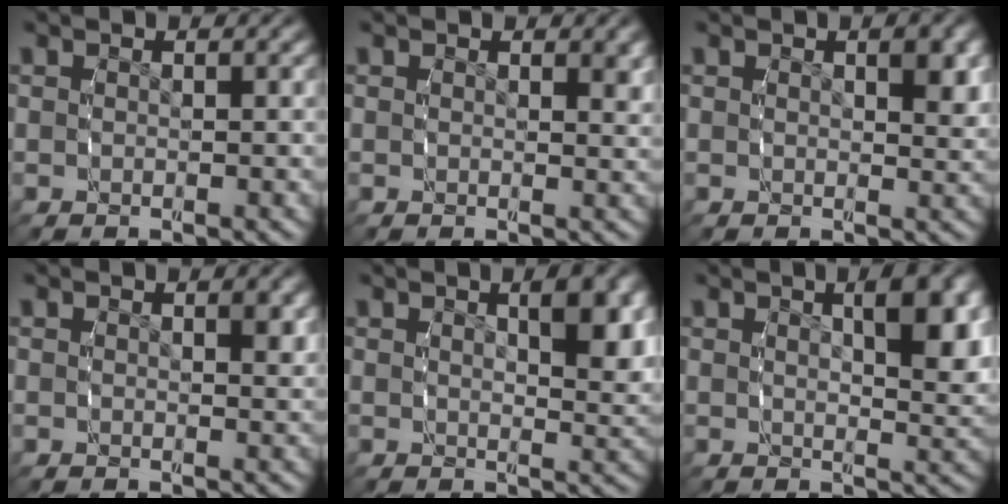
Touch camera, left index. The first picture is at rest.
{"total": 0.7, "force": [0.4, 0.0, 0.6], "torque": [-0.003, -0.006, 0.008]}
{"total": 1.8, "force": [0.5, 0.4, 1.7], "torque": [-0.014, -0.006, 0.011]}
{"total": 0.9, "force": [0.3, 0.1, 0.9], "torque": [-0.006, -0.002, 0.006]}
{"total": 3.5, "force": [1.1, 0.8, 3.2], "torque": [-0.033, -0.007, 0.026]}
{"total": 4.8, "force": [1.4, 1.2, 4.4], "torque": [-0.046, -0.003, 0.029]}